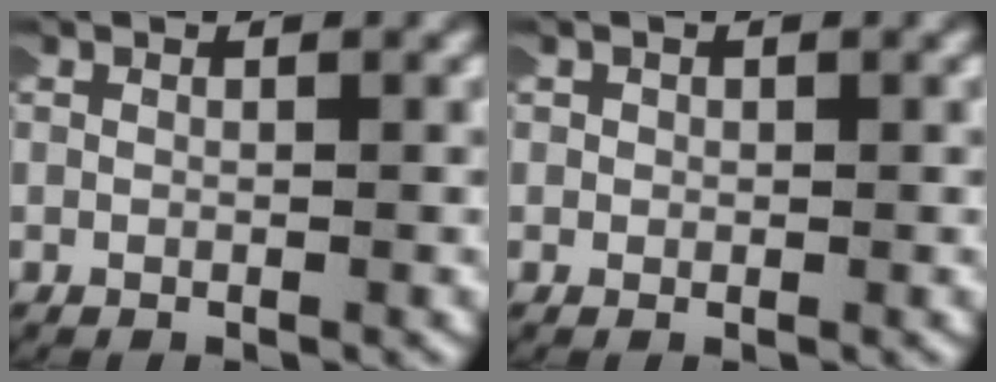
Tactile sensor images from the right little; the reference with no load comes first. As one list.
[{"total": 0.6, "force": [-0.2, 0.5, -0.2], "torque": [0.000, -0.001, -0.005]}]